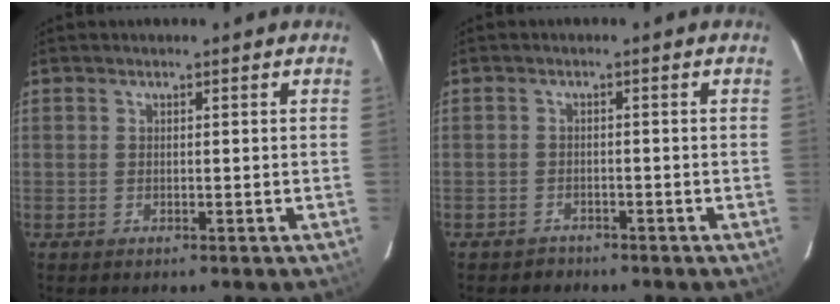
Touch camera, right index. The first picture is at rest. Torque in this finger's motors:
{"motor_torque": [0.11, -0.11, 0.00, -0.03]}